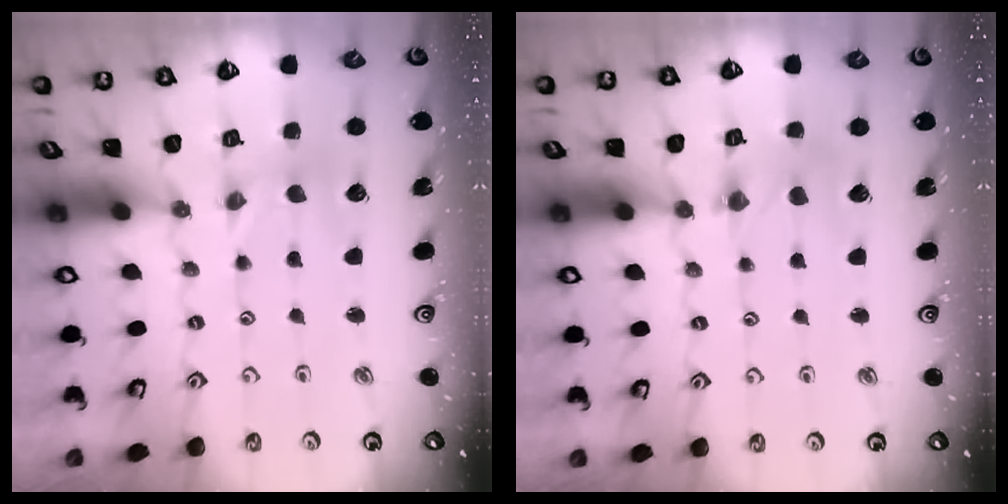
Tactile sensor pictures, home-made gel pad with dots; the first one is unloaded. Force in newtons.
{"total": 1.4, "press": 1.3, "slide": 0.3}